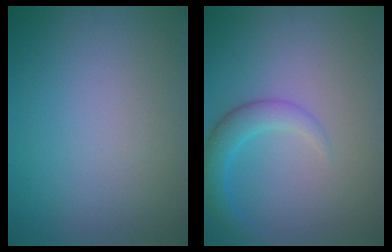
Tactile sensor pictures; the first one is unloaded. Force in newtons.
{"total": 2.8, "press": 2.8, "slide": 0.1}